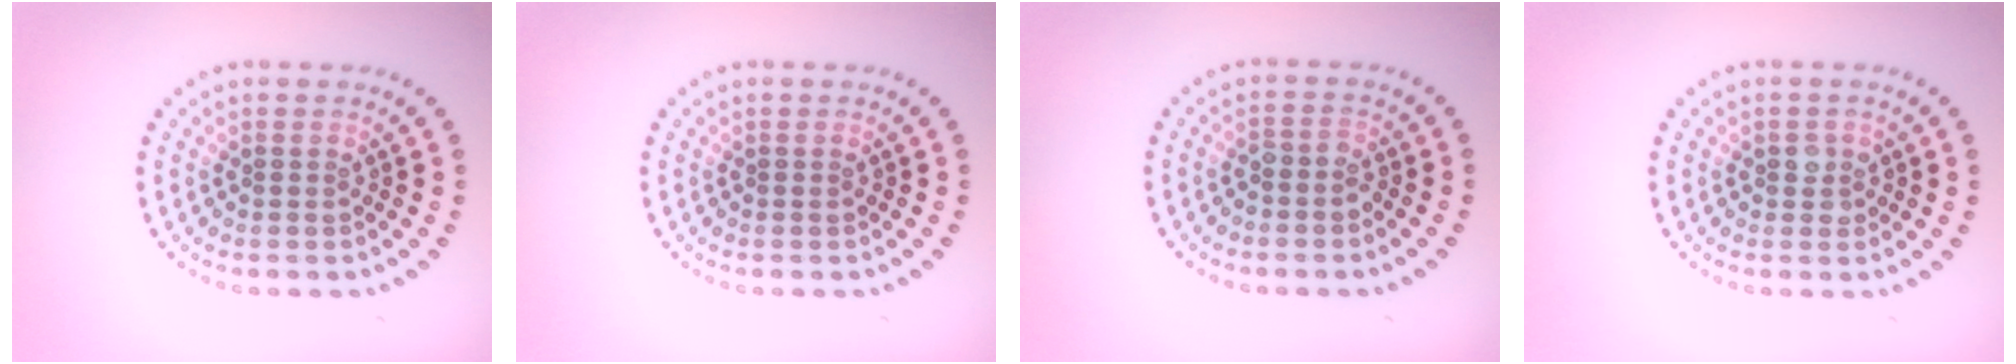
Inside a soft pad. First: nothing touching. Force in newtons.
{"total": 0.0}
{"total": 1.1, "press": 0.9, "slide": 0.6}
{"total": 1.5, "press": 1.4, "slide": 0.5}